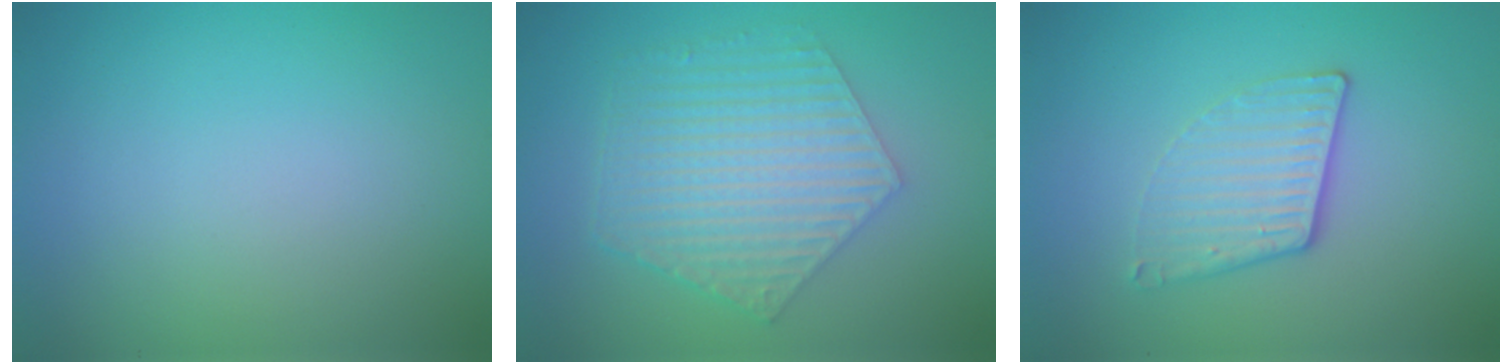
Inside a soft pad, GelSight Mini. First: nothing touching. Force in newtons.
{"total": 6.2, "press": 4.5, "slide": 4.3}
{"total": 3.2, "press": 2.8, "slide": 1.6}